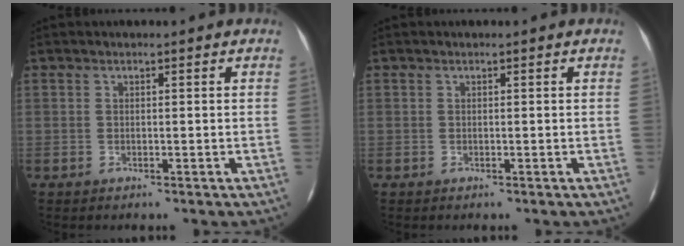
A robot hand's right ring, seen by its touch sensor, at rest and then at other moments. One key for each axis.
{"total": 0.0}